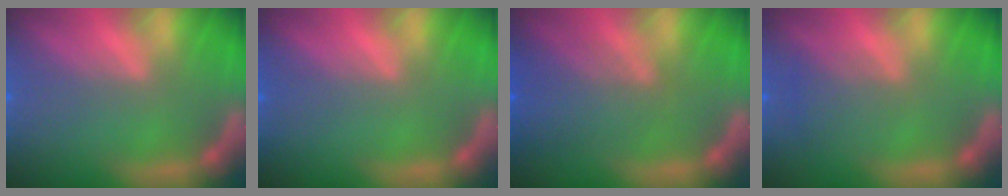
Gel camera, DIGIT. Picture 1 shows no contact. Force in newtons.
{"total": 0.0}
{"total": 4.5}
{"total": 2.0}